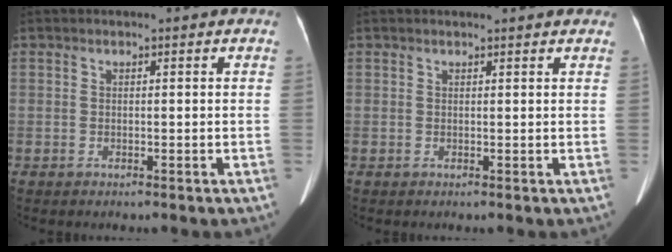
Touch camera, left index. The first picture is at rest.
{"total": 4.3, "force": [4.0, 0.6, 1.5], "torque": [-0.019, 0.015, 0.038]}